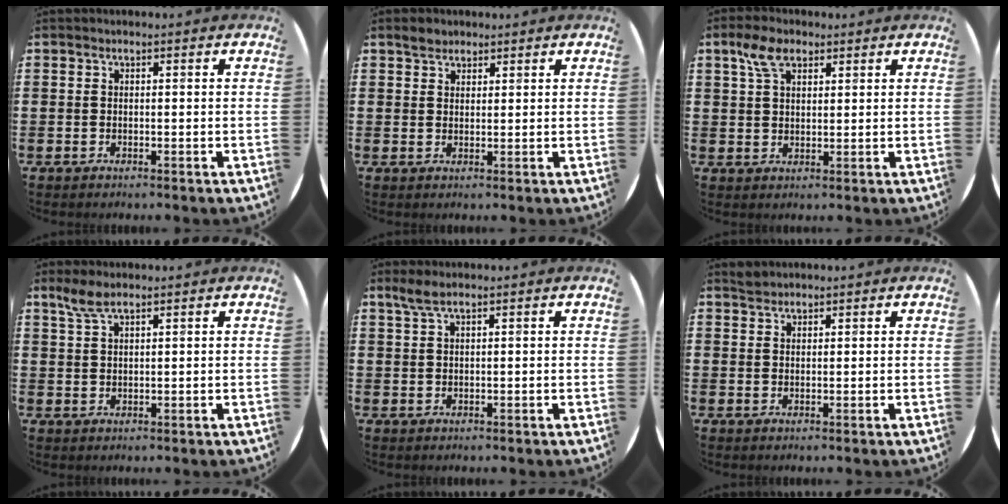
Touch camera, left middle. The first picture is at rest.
{"total": 2.0, "force": [1.8, 0.9, 0.2], "torque": [0.001, 0.000, 0.034]}
{"total": 4.8, "force": [3.0, 2.6, 2.8], "torque": [-0.055, 0.007, 0.054]}
{"total": 3.1, "force": [2.3, 0.8, 1.9], "torque": [-0.043, 0.003, 0.042]}
{"total": 2.0, "force": [1.5, 0.3, 1.4], "torque": [-0.030, 0.003, 0.026]}
{"total": 1.3, "force": [1.3, 0.3, 0.0], "torque": [0.006, -0.001, 0.024]}